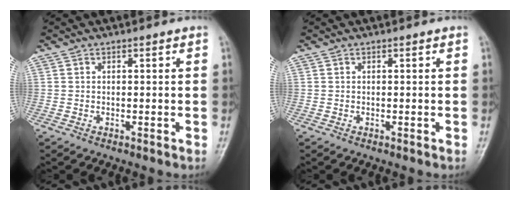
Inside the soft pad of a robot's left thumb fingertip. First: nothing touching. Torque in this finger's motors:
{"motor_torque": [0.00, 0.00, -0.02, -0.01, 0.00]}